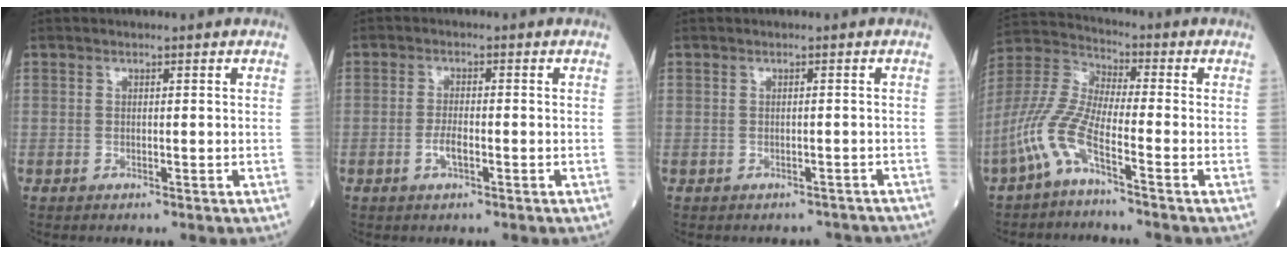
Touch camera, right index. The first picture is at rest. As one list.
[{"total": 2.4, "force": [-0.9, 0.6, 2.2], "torque": [-0.044, 0.000, -0.018]}, {"total": 2.8, "force": [-2.5, 1.2, 0.2], "torque": [0.002, 0.009, -0.028]}, {"total": 9.0, "force": [-4.8, 1.4, 7.4], "torque": [-0.186, 0.003, -0.108]}]